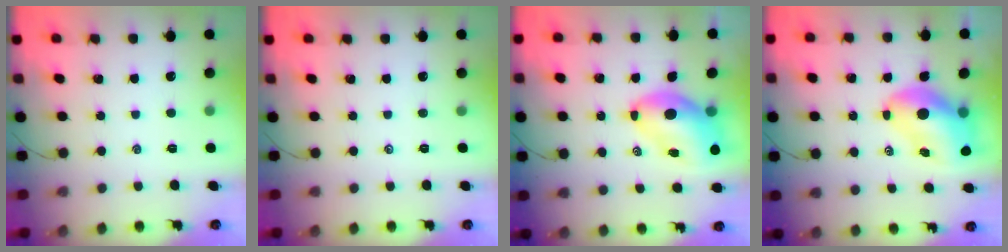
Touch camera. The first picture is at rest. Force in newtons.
{"total": 0.0}
{"total": 10.1, "press": 9.7, "slide": 2.8}
{"total": 9.9, "press": 9.4, "slide": 3.0}